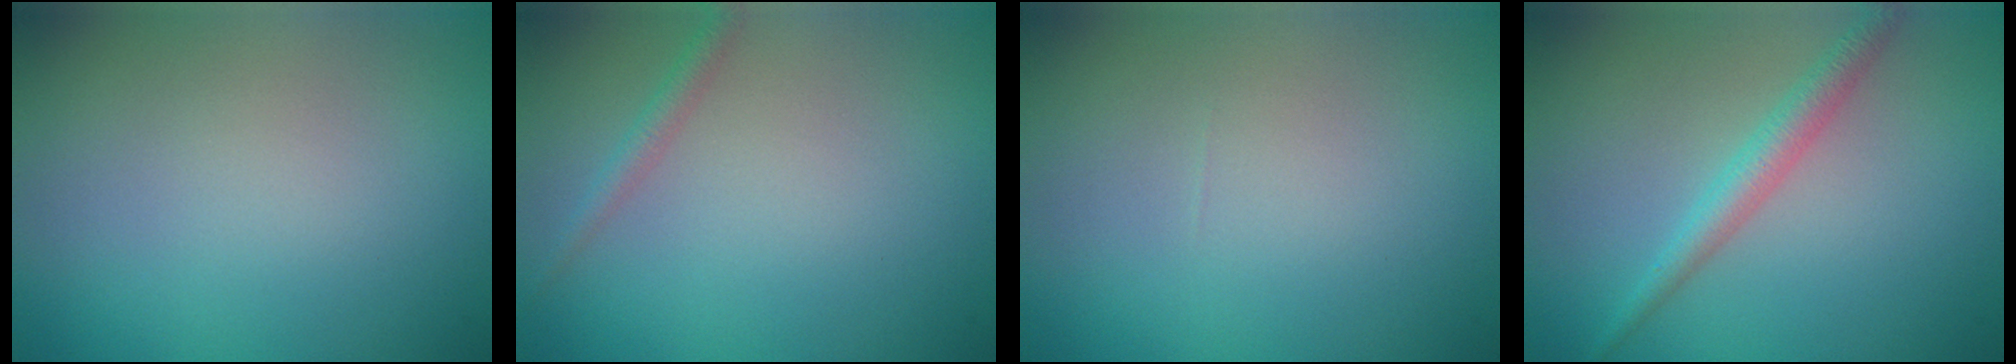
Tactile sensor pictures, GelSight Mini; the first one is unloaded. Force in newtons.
{"total": 1.3, "press": 1.3, "slide": 0.1}
{"total": 0.0}
{"total": 2.3, "press": 2.3, "slide": 0.1}